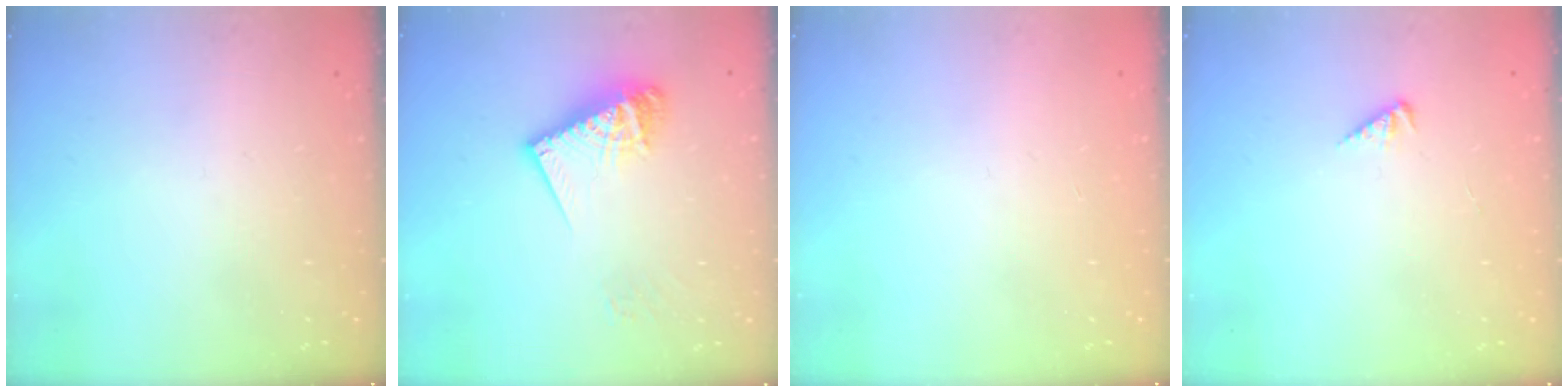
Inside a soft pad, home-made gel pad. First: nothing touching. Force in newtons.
{"total": 12.2, "press": 12.2, "slide": 1.2}
{"total": 0.0}
{"total": 2.8, "press": 2.8, "slide": 0.6}